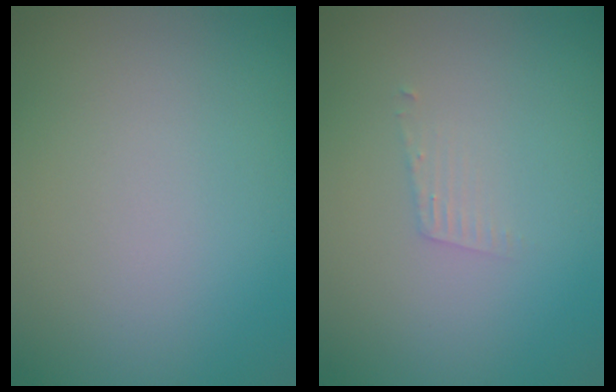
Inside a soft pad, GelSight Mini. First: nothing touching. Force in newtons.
{"total": 0.9, "press": 0.9, "slide": 0.1}